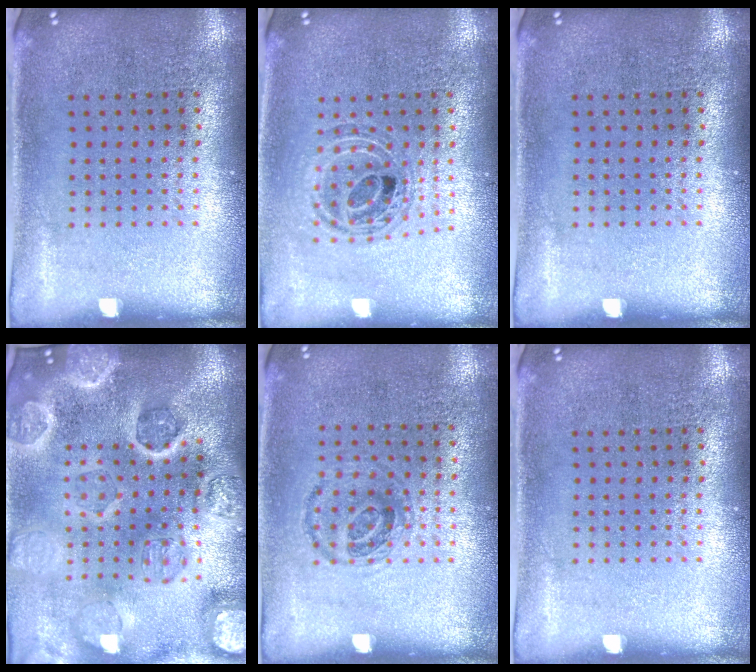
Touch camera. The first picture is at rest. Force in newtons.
{"total": 0.9, "press": 0.9, "slide": 0.2}
{"total": 0.0}
{"total": 5.4, "press": 4.7, "slide": 2.8}
{"total": 0.9, "press": 0.8, "slide": 0.4}
{"total": 0.0}